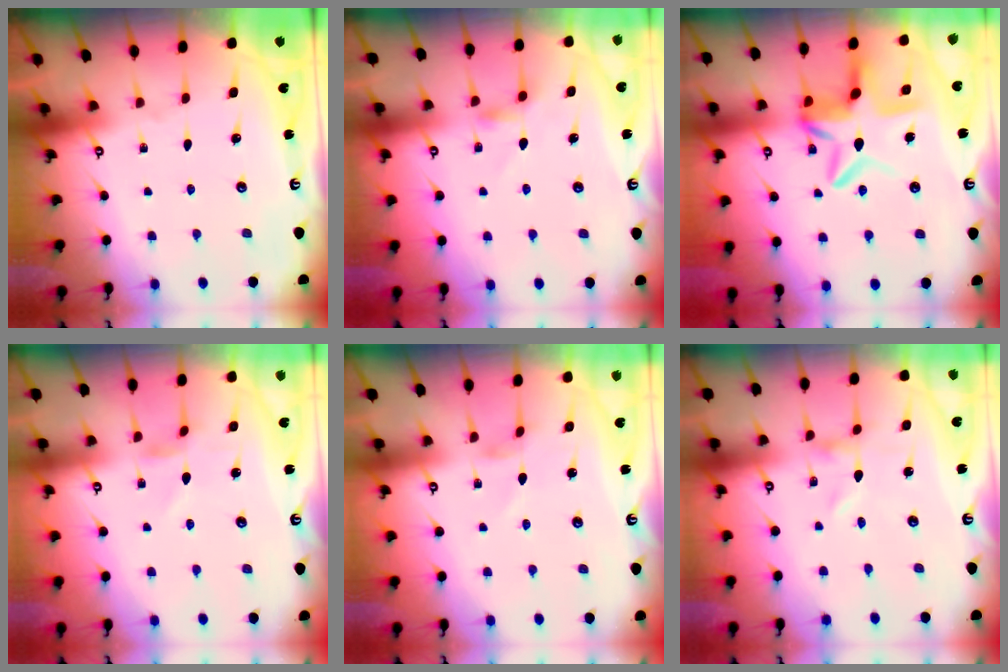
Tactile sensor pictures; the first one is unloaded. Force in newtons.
{"total": 3.5, "press": 3.4, "slide": 0.5}
{"total": 11.3, "press": 11.2, "slide": 1.1}
{"total": 1.7, "press": 1.7, "slide": 0.4}
{"total": 1.8, "press": 1.7, "slide": 0.3}
{"total": 0.0}